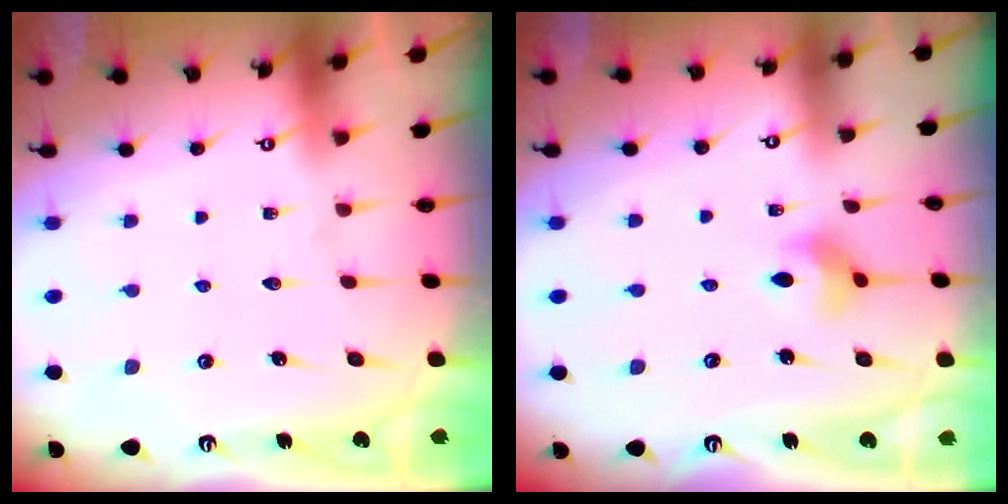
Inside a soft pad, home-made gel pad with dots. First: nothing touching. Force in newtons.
{"total": 4.2, "press": 4.1, "slide": 0.7}